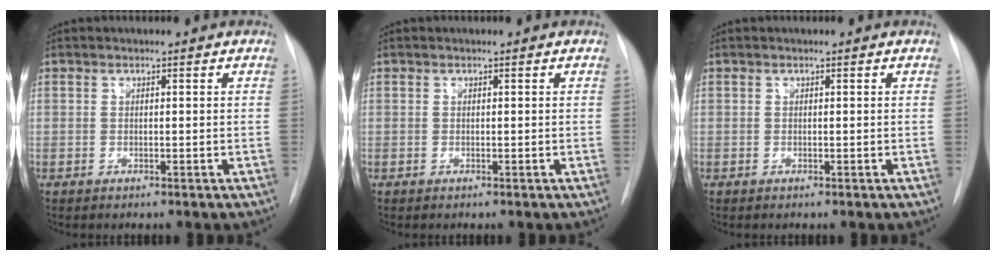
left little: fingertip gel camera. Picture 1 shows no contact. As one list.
[{"total": 0.0}, {"total": 0.0}]